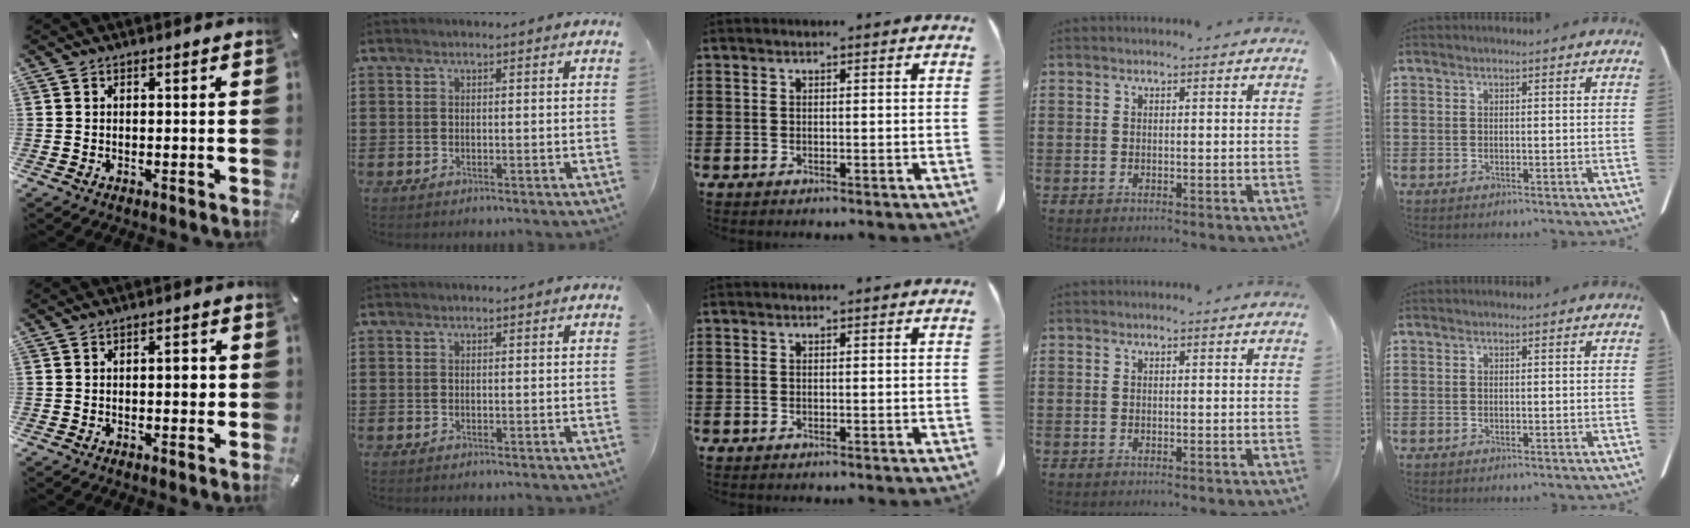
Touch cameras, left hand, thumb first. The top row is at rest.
{"thumb": {"total": 1.3, "force": [-0.2, 0.6, 1.1], "torque": [-0.022, 0.004, -0.006]}}